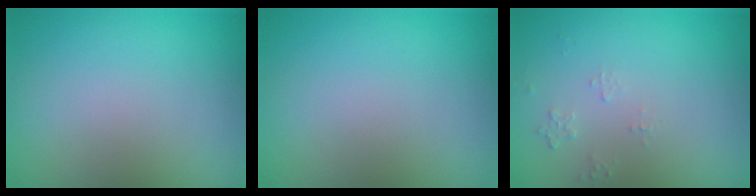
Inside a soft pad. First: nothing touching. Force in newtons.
{"total": 0.0}
{"total": 0.6, "press": 0.4, "slide": 0.5}